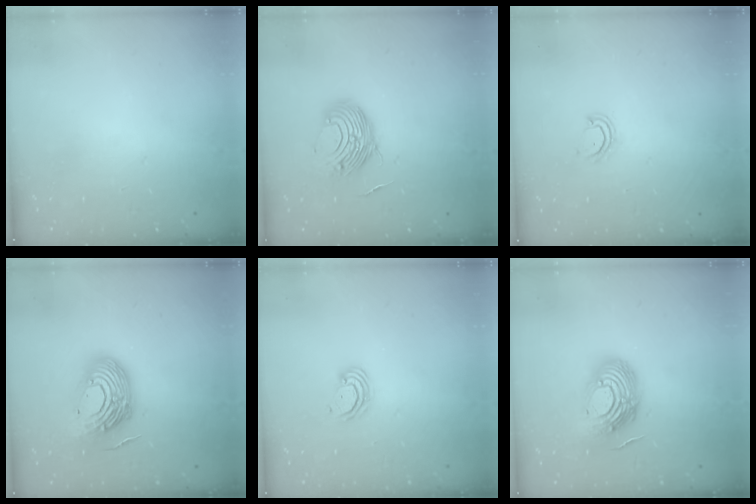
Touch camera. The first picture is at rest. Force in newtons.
{"total": 13.4, "press": 13.4, "slide": 0.8}
{"total": 3.9, "press": 3.9, "slide": 0.4}
{"total": 15.1, "press": 15.0, "slide": 1.9}
{"total": 3.8, "press": 3.8, "slide": 0.3}
{"total": 14.7, "press": 14.6, "slide": 1.2}